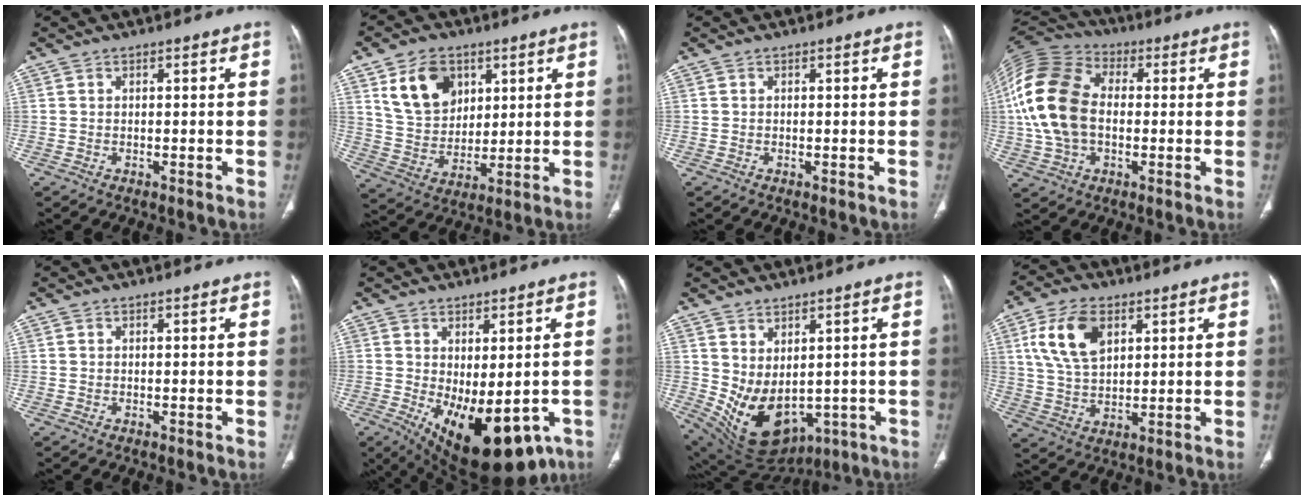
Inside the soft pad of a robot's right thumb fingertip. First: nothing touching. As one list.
[{"total": 12.5, "force": [5.6, 9.0, 6.7], "torque": [-0.089, -0.023, 0.113]}, {"total": 0.0}, {"total": 18.2, "force": [0.4, 12.1, 13.5], "torque": [-0.282, 0.026, 0.003]}, {"total": 0.0}, {"total": 18.2, "force": [-6.7, 9.0, 14.4], "torque": [-0.179, -0.012, -0.072]}, {"total": 13.4, "force": [-0.6, 8.7, 10.2], "torque": [-0.162, -0.016, 0.034]}, {"total": 11.2, "force": [4.3, 6.5, 8.0], "torque": [-0.145, -0.009, 0.086]}]